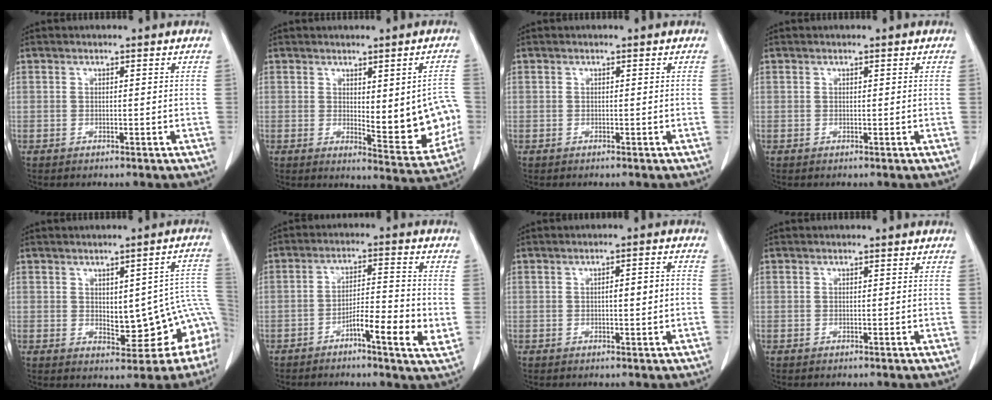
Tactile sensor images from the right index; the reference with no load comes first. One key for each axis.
{"total": 10.4, "fx": -0.4, "fy": 3.3, "fz": 9.8, "tx": -0.103, "ty": -0.006, "tz": 0.005}
{"total": 0.0}
{"total": 0.0}
{"total": 11.0, "fx": -1.8, "fy": 4.0, "fz": 10.1, "tx": -0.097, "ty": 0.025, "tz": -0.011}
{"total": 8.3, "fx": -2.9, "fy": 0.9, "fz": 7.7, "tx": -0.123, "ty": 0.001, "tz": -0.050}
{"total": 3.3, "fx": -0.2, "fy": 0.4, "fz": 3.2, "tx": -0.052, "ty": 0.005, "tz": -0.002}
{"total": 0.0}